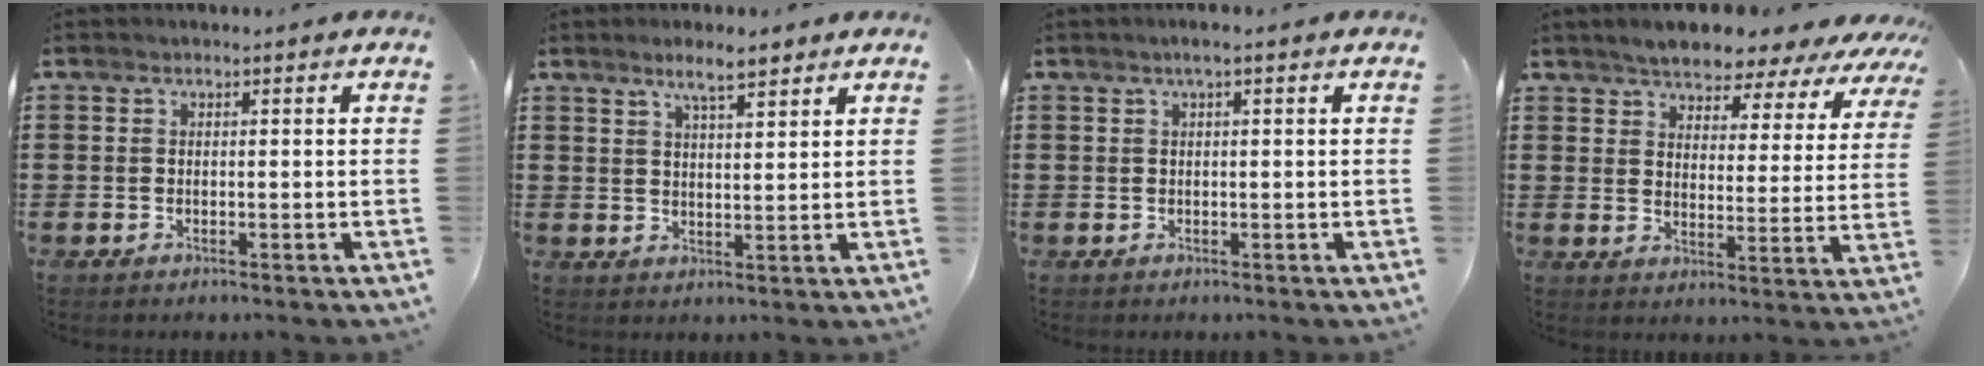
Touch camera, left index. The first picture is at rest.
{"total": 4.7, "force": [3.6, 0.7, 2.9], "torque": [-0.065, 0.000, 0.063]}
{"total": 1.2, "force": [0.4, 0.1, 1.1], "torque": [-0.020, 0.001, 0.007]}
{"total": 5.4, "force": [5.2, 0.9, 0.8], "torque": [-0.046, -0.031, 0.089]}